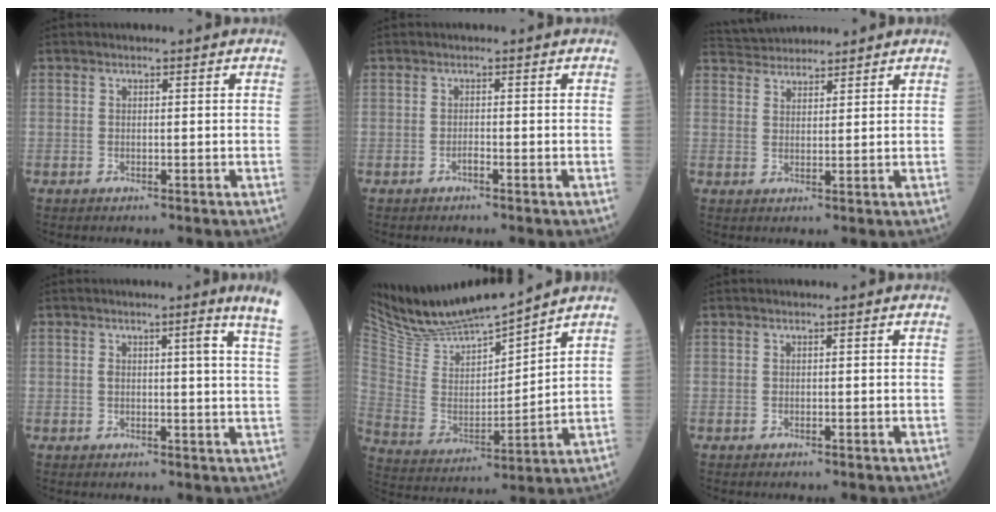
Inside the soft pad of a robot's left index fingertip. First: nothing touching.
{"total": 0.6, "force": [-0.5, 0.0, 0.3], "torque": [-0.008, 0.000, -0.011]}
{"total": 5.8, "force": [5.7, 0.9, 0.9], "torque": [-0.023, 0.036, 0.101]}
{"total": 6.9, "force": [4.4, -1.0, 5.2], "torque": [-0.067, -0.022, 0.029]}
{"total": 14.6, "force": [13.9, 0.1, 4.6], "torque": [-0.100, -0.003, 0.271]}
{"total": 0.0}